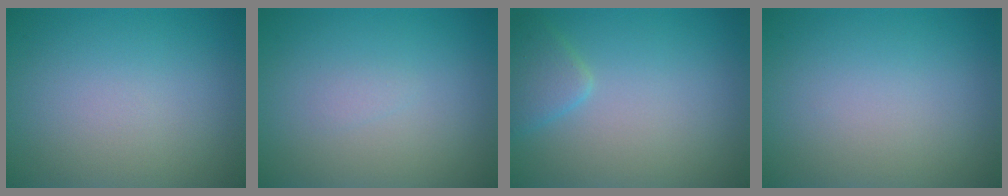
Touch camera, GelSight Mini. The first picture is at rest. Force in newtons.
{"total": 0.5, "press": 0.5, "slide": 0.1}
{"total": 2.1, "press": 2.1, "slide": 0.1}
{"total": 0.0}